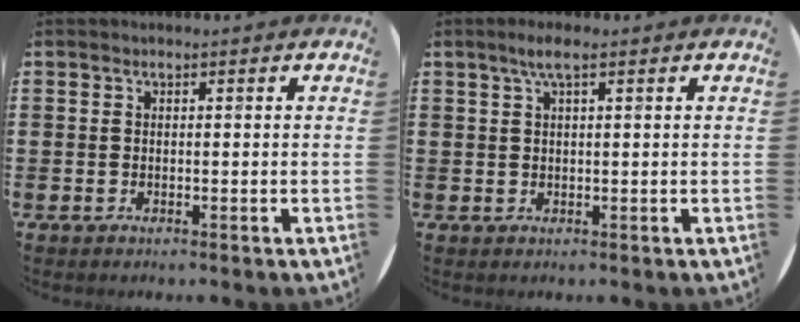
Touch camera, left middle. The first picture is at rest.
{"total": 2.4, "force": [1.2, 0.2, 2.0], "torque": [-0.040, 0.006, 0.020]}